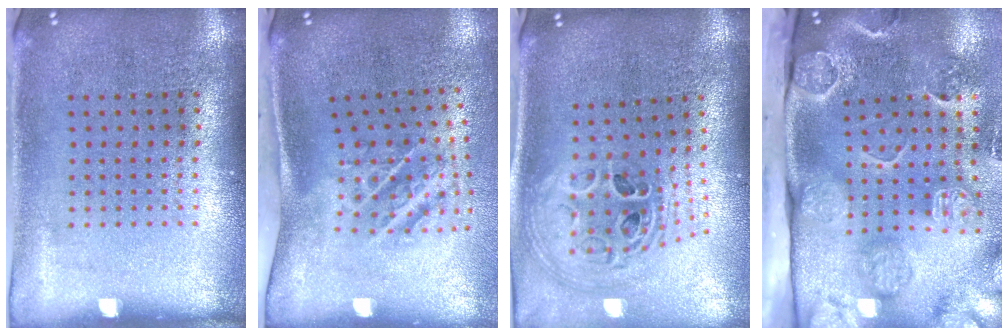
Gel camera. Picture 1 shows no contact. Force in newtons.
{"total": 2.1, "press": 1.3, "slide": 1.6}
{"total": 1.7, "press": 1.5, "slide": 0.9}
{"total": 4.7, "press": 3.4, "slide": 3.2}